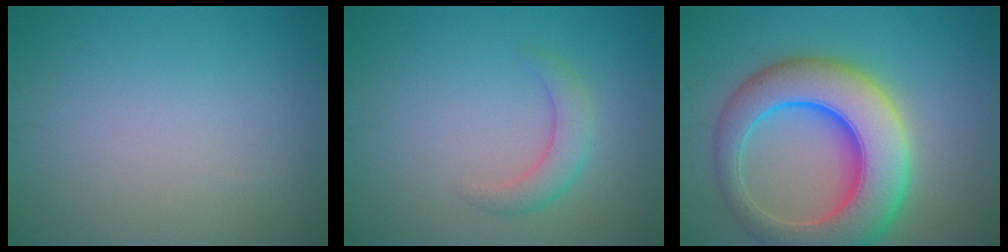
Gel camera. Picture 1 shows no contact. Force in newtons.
{"total": 2.4, "press": 2.4, "slide": 0.2}
{"total": 11.0, "press": 11.0, "slide": 0.3}